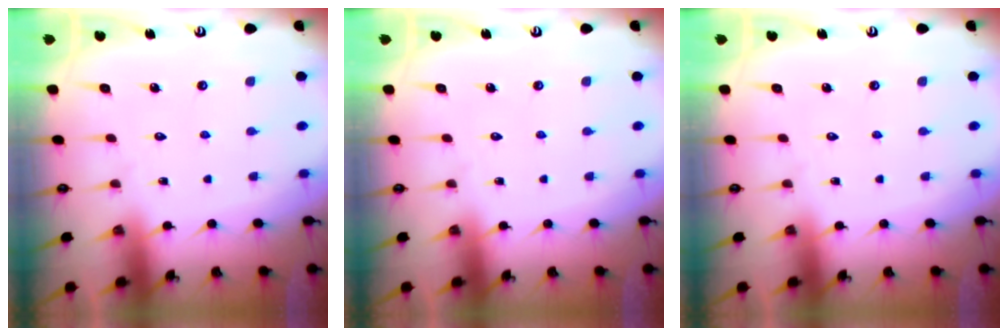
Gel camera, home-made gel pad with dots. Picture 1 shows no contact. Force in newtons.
{"total": 0.0}
{"total": 0.0}